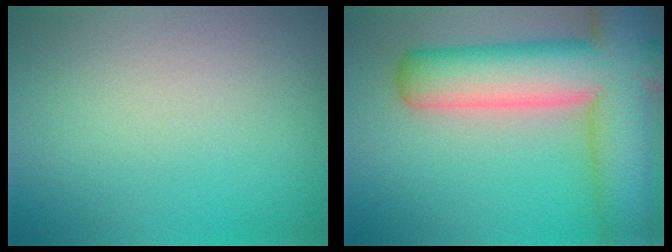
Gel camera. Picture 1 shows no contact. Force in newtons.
{"total": 12.8, "press": 12.8, "slide": 0.8}